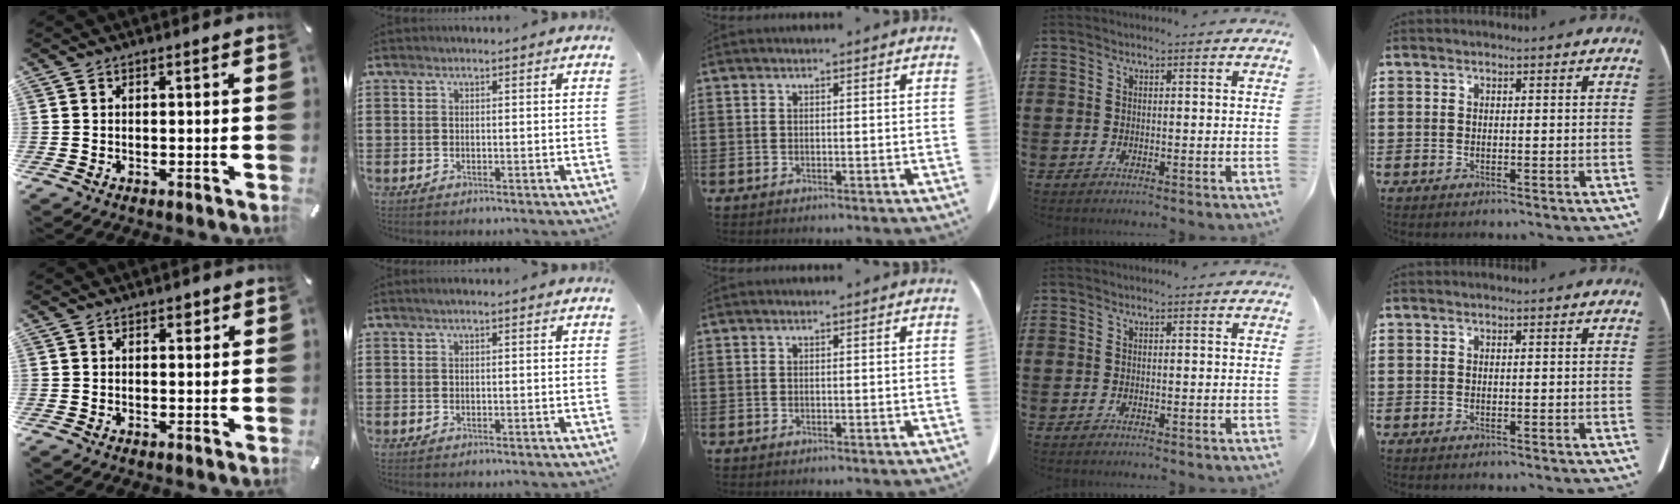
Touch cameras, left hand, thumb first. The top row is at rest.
{"thumb": {"total": 1.4, "force": [0.7, 1.0, 0.7], "torque": [0.001, -0.002, 0.008]}, "index": {"total": 0.5, "force": [0.1, 0.0, 0.5], "torque": [-0.007, -0.001, 0.002]}}